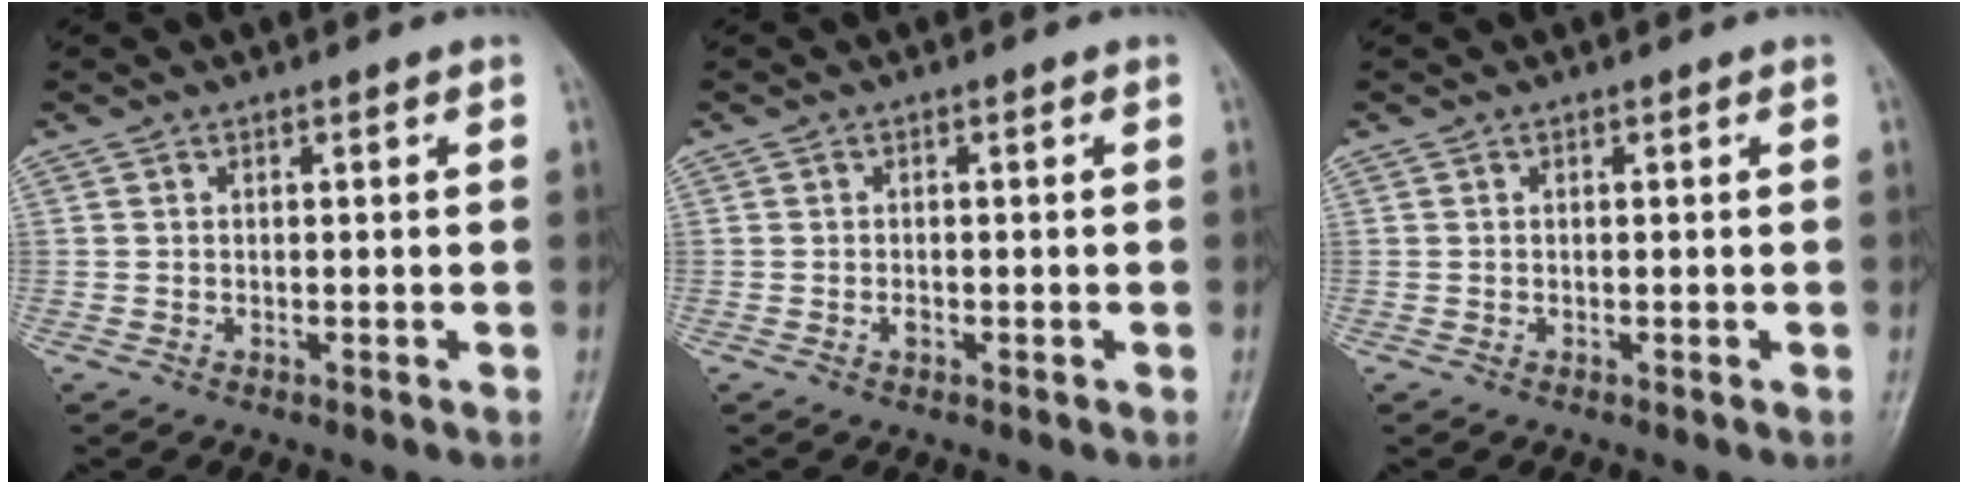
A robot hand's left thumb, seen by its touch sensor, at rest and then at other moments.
{"total": 0.9, "force": [-0.5, 0.6, 0.5], "torque": [-0.005, 0.002, -0.008]}
{"total": 0.0}